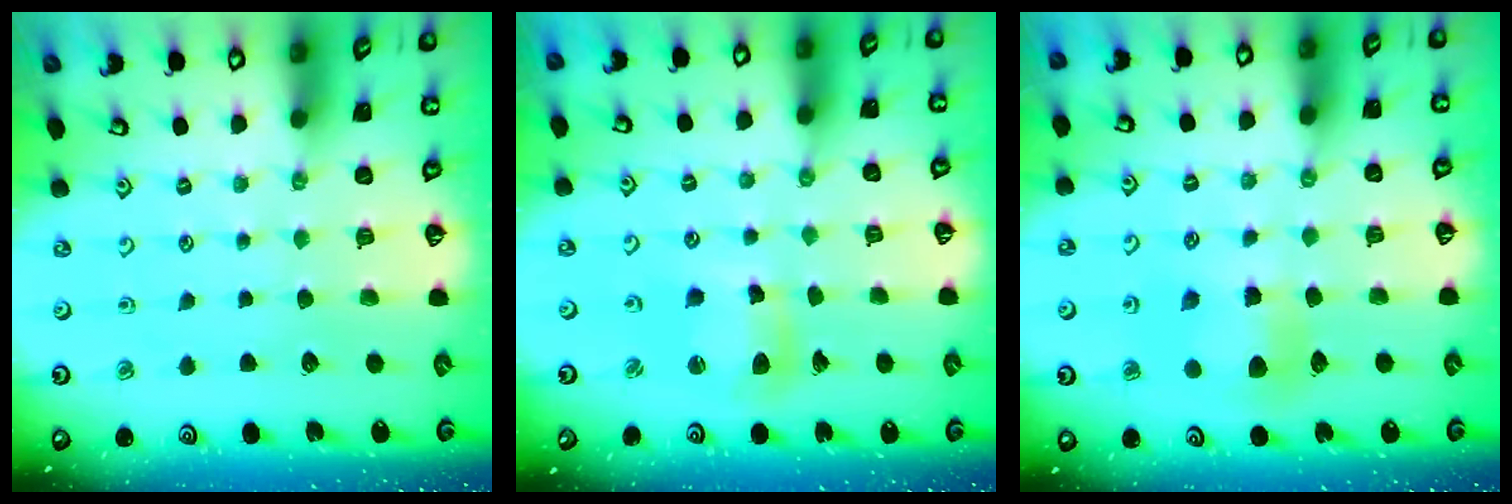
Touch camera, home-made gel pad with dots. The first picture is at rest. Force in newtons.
{"total": 9.7, "press": 9.6, "slide": 1.4}
{"total": 6.4, "press": 6.4, "slide": 0.5}